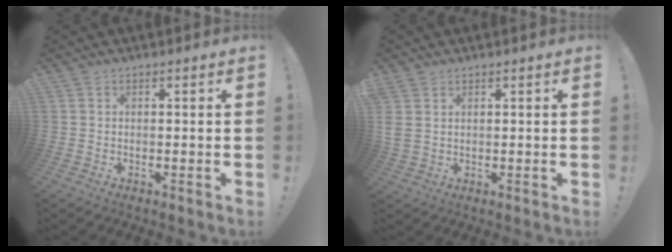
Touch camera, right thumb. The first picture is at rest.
{"total": 3.5, "force": [1.5, 2.4, 2.1], "torque": [-0.048, 0.000, 0.032]}